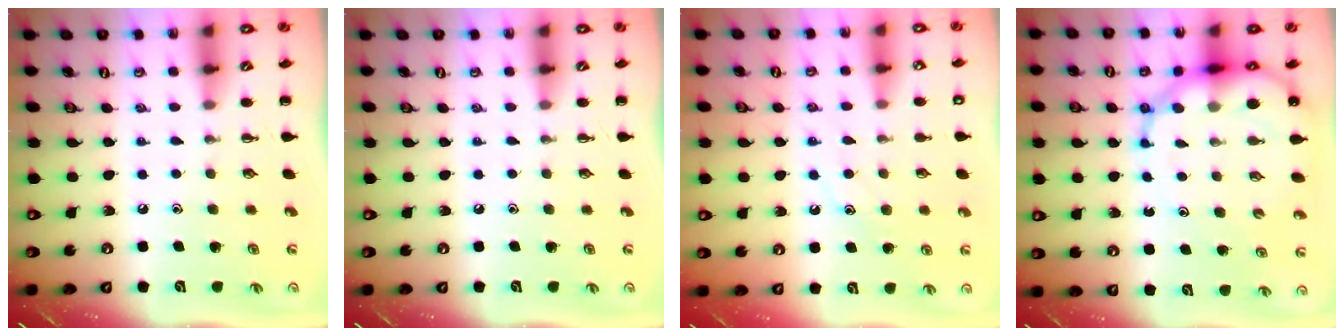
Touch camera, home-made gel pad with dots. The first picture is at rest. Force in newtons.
{"total": 0.0}
{"total": 10.0, "press": 9.9, "slide": 1.4}
{"total": 13.3, "press": 12.8, "slide": 3.7}